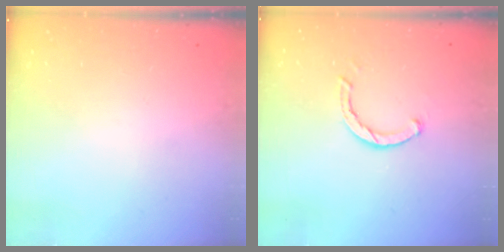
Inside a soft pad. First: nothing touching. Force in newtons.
{"total": 2.5, "press": 2.5, "slide": 0.1}